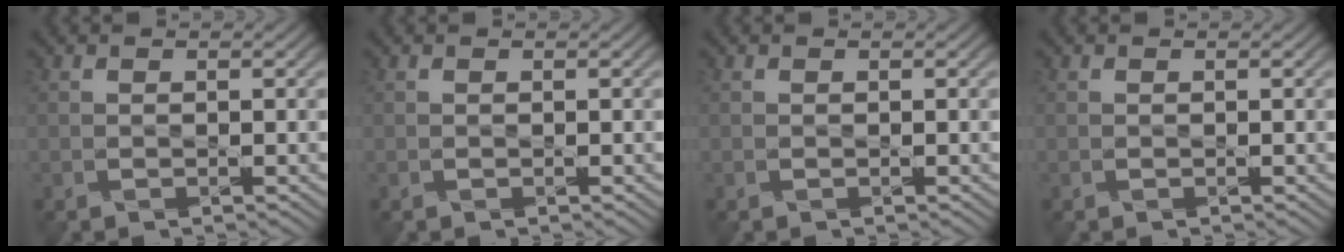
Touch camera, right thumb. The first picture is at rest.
{"total": 0.0}
{"total": 0.0}
{"total": 0.0}